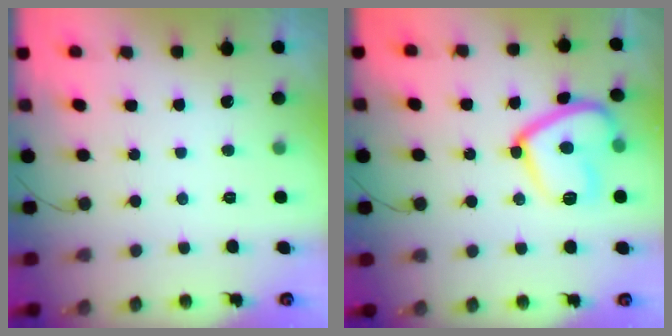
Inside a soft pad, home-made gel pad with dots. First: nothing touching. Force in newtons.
{"total": 15.0, "press": 15.0, "slide": 0.9}